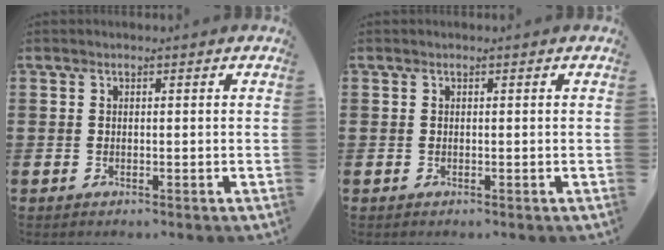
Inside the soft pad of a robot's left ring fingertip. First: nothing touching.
{"total": 0.0}